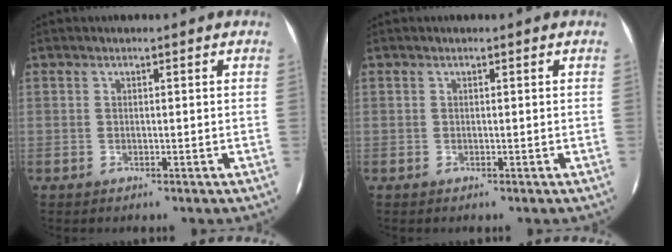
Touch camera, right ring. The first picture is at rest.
{"total": 0.0}